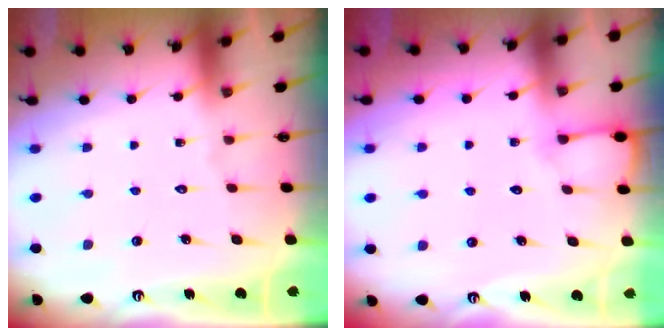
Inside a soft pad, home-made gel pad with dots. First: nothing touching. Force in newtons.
{"total": 4.5, "press": 4.5, "slide": 0.6}